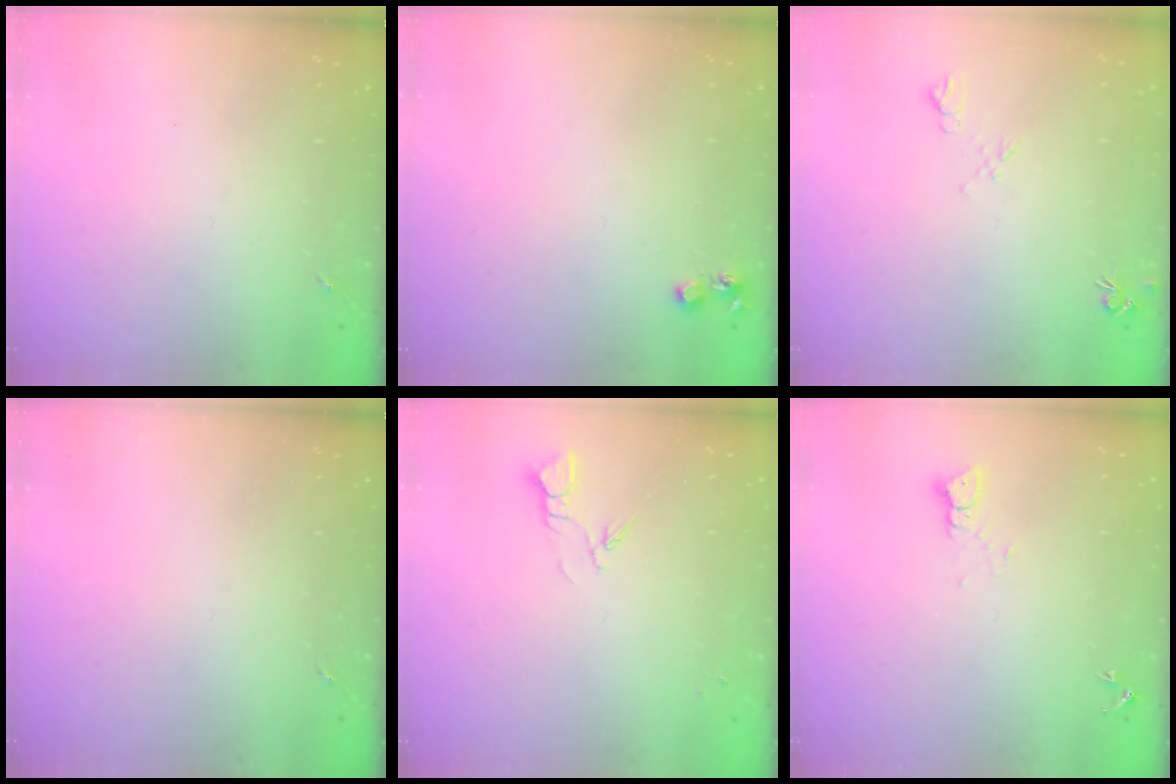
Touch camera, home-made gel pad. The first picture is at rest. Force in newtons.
{"total": 4.8, "press": 4.7, "slide": 0.7}
{"total": 5.3, "press": 5.2, "slide": 0.9}
{"total": 0.0}
{"total": 3.2, "press": 3.1, "slide": 0.3}
{"total": 3.3, "press": 3.3, "slide": 0.3}